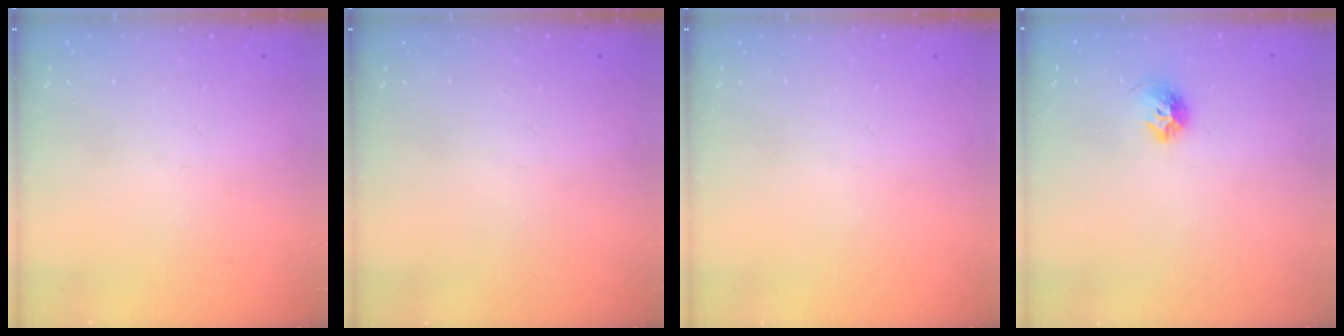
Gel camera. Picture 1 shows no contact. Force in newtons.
{"total": 0.0}
{"total": 0.0}
{"total": 7.0, "press": 7.0, "slide": 0.8}